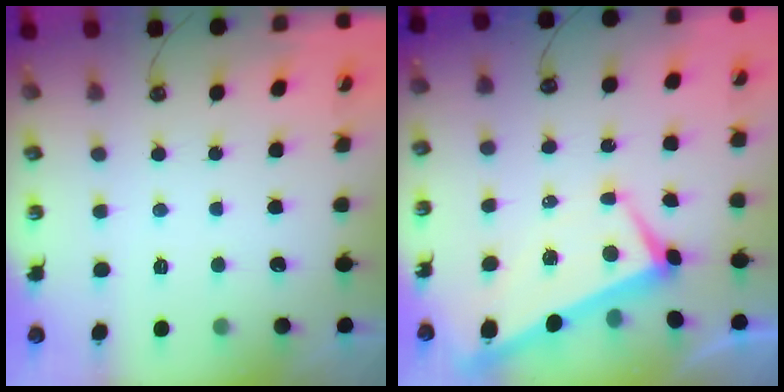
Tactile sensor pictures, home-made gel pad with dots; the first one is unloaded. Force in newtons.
{"total": 0.9, "press": 0.4, "slide": 0.8}